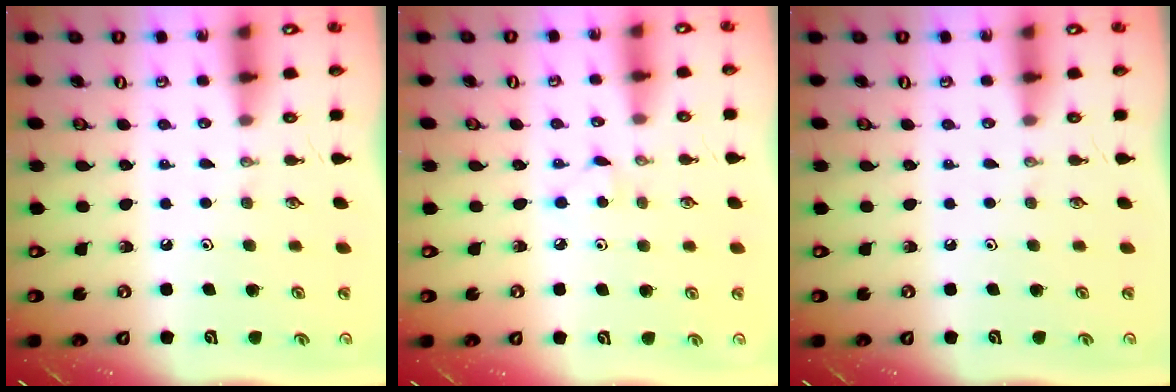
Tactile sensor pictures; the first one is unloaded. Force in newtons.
{"total": 2.9, "press": 2.8, "slide": 0.3}
{"total": 0.0}